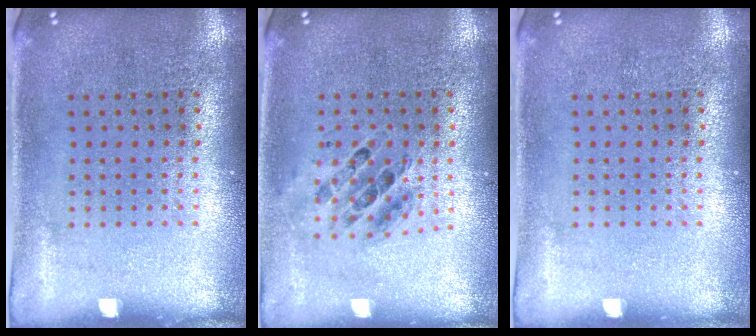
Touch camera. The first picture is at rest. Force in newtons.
{"total": 0.6, "press": 0.6, "slide": 0.1}
{"total": 0.0}